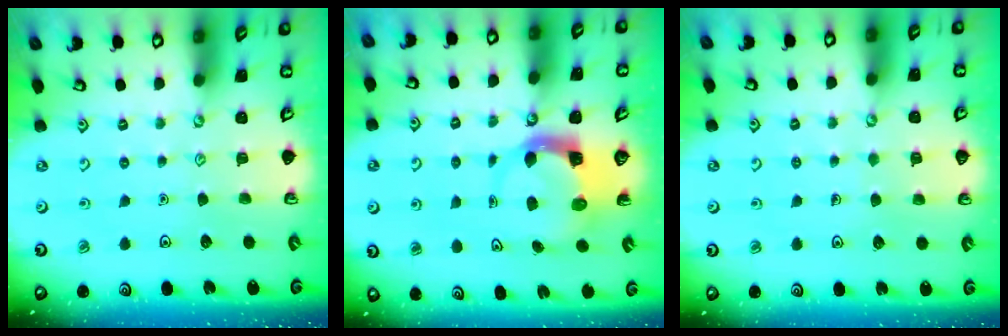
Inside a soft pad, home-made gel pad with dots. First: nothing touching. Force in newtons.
{"total": 3.8, "press": 3.7, "slide": 0.6}
{"total": 3.5, "press": 3.5, "slide": 0.2}